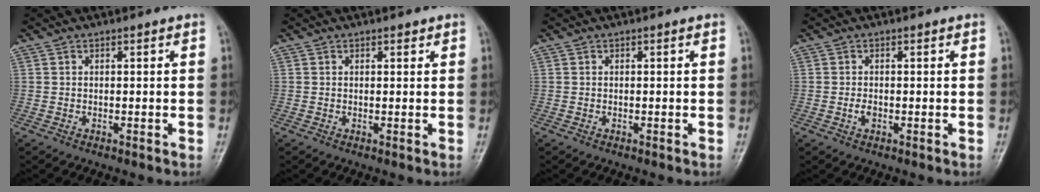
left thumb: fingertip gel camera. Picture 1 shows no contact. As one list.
[{"total": 0.8, "force": [0.7, 0.4, 0.3], "torque": [0.001, -0.004, 0.007]}, {"total": 0.0}, {"total": 1.3, "force": [-0.3, 0.8, 0.9], "torque": [-0.016, -0.001, -0.005]}]